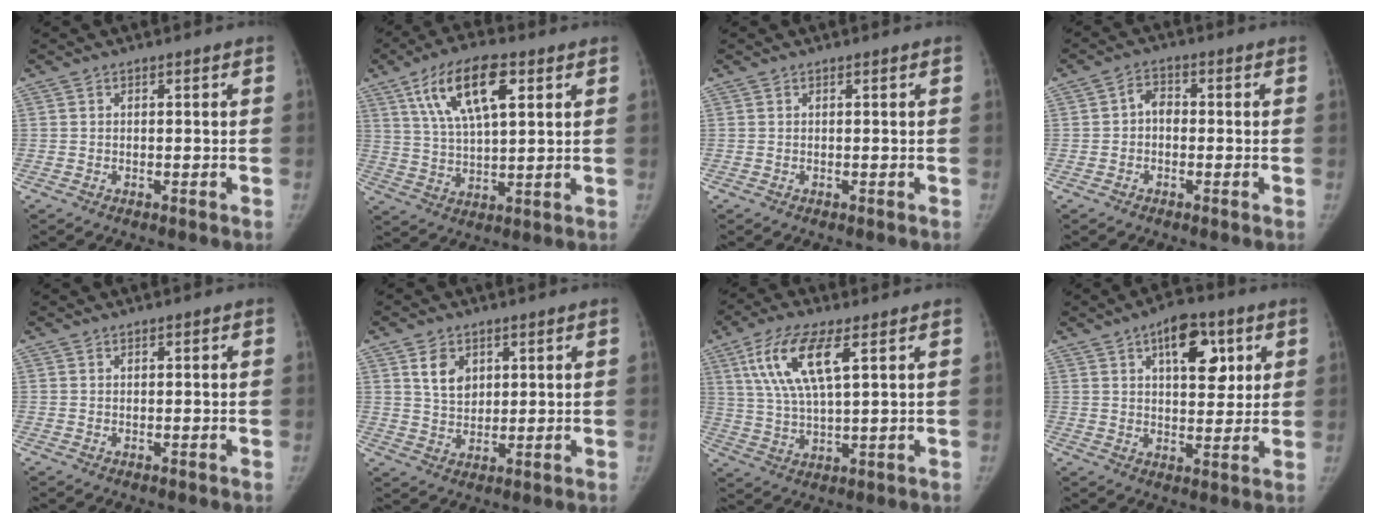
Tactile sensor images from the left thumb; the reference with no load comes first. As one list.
[{"total": 14.2, "force": [6.1, 5.7, 11.4], "torque": [-0.193, -0.008, 0.110]}, {"total": 0.0}, {"total": 3.6, "force": [-0.1, 3.0, 1.9], "torque": [-0.010, 0.013, -0.010]}, {"total": 0.0}, {"total": 5.9, "force": [2.6, 4.2, 3.2], "torque": [-0.034, -0.020, 0.052]}, {"total": 12.1, "force": [4.9, 3.8, 10.4], "torque": [-0.218, -0.009, 0.097]}, {"total": 11.5, "force": [4.9, 6.1, 8.5], "torque": [-0.086, -0.014, 0.069]}]